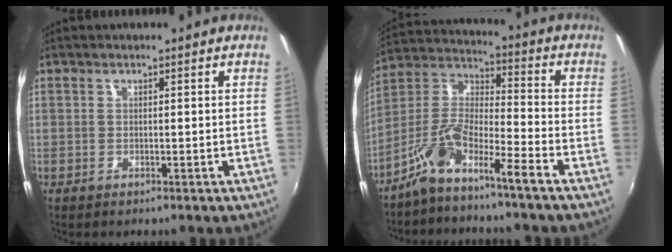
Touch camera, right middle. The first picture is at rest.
{"total": 8.8, "force": [-6.2, 0.2, 6.2], "torque": [-0.135, 0.010, -0.127]}